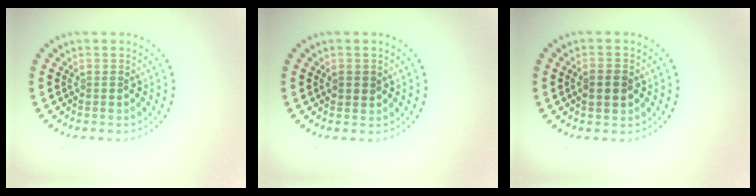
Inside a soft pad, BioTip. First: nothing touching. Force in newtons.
{"total": 1.2, "press": 1.1, "slide": 0.4}
{"total": 2.1, "press": 2.1, "slide": 0.1}